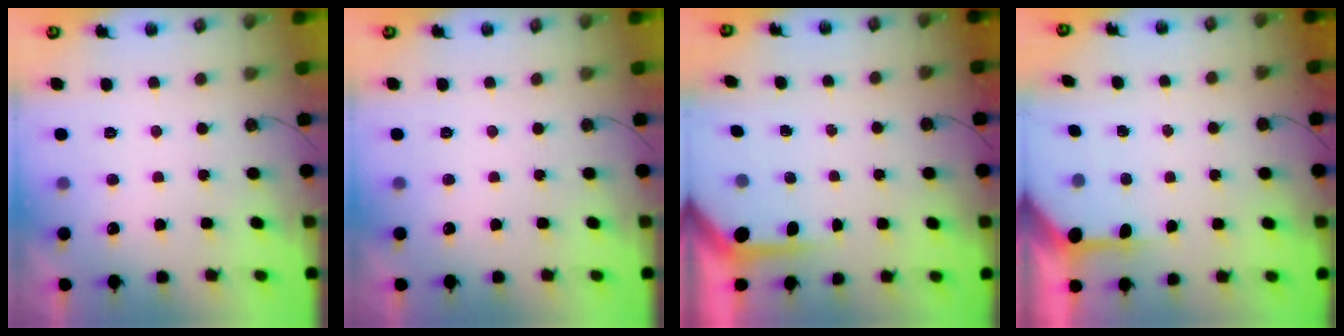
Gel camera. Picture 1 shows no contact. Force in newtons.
{"total": 0.0}
{"total": 3.8, "press": 3.8, "slide": 0.3}
{"total": 5.0, "press": 5.0, "slide": 0.2}